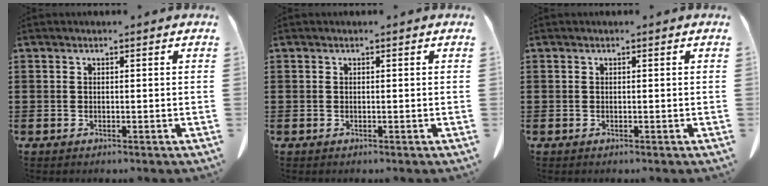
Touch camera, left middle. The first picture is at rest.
{"total": 0.0}
{"total": 0.0}